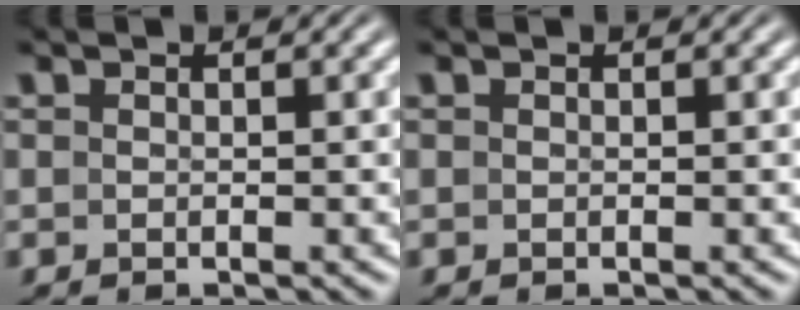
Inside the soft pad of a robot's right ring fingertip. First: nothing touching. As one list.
[{"total": 0.0}]